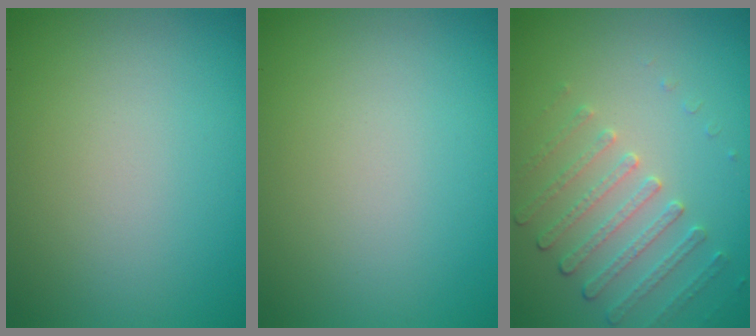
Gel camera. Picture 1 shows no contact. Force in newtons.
{"total": 0.0}
{"total": 2.2, "press": 1.8, "slide": 1.2}